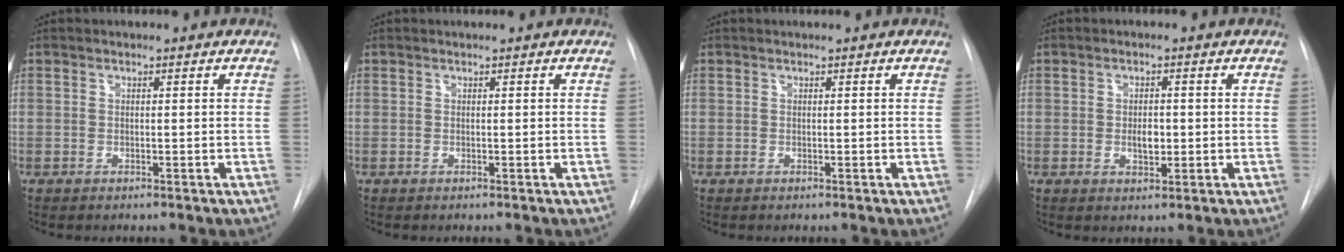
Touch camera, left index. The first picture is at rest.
{"total": 0.0}
{"total": 0.0}
{"total": 2.9, "force": [-0.3, 1.6, 2.4], "torque": [-0.039, 0.000, -0.001]}